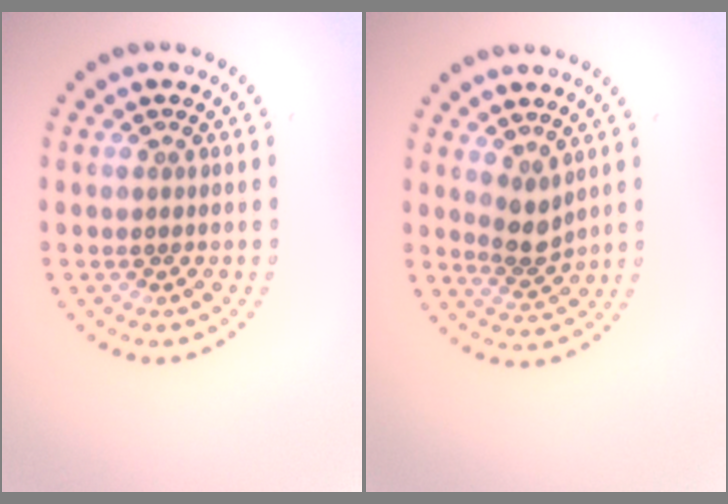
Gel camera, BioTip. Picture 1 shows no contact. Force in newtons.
{"total": 2.4, "press": 1.8, "slide": 1.6}